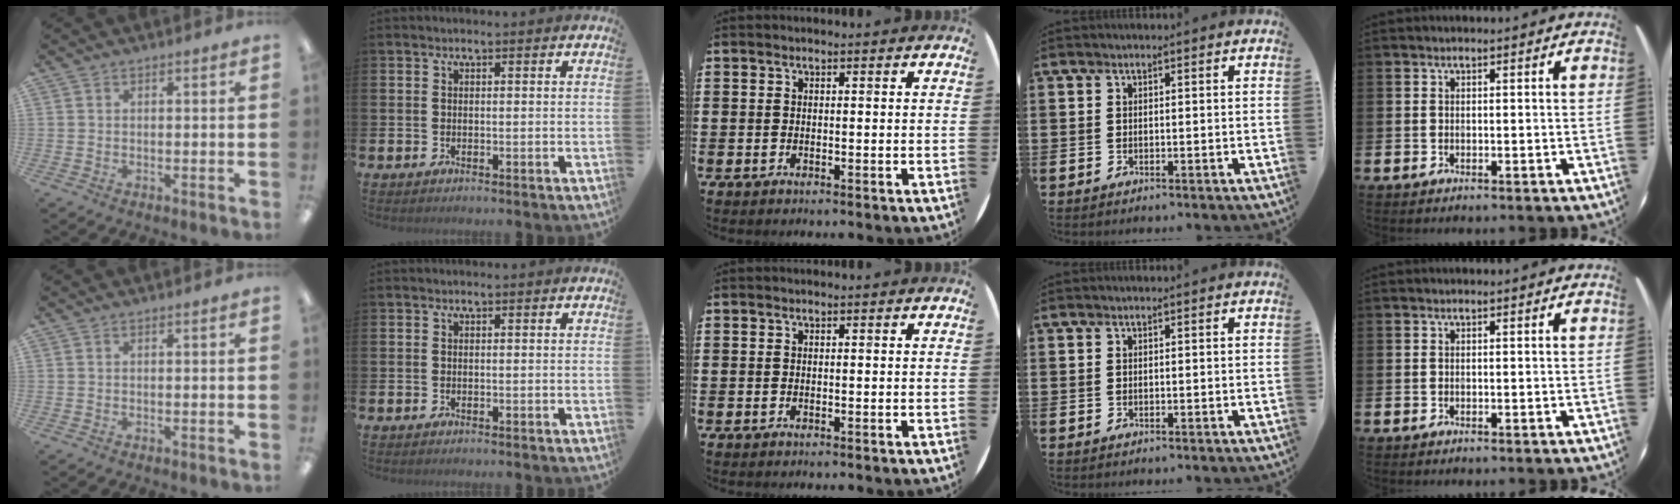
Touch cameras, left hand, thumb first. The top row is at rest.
{}